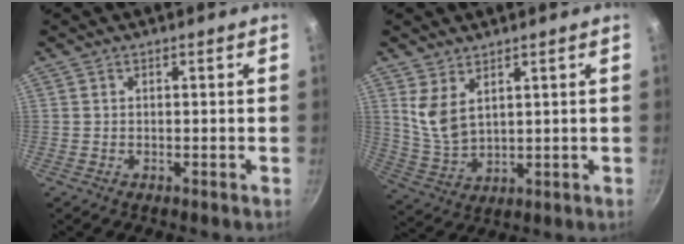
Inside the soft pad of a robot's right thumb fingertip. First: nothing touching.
{"total": 7.1, "force": [3.5, 3.8, 4.8], "torque": [-0.088, -0.033, 0.081]}